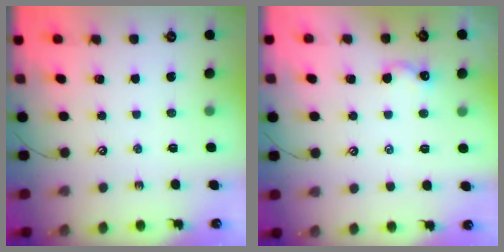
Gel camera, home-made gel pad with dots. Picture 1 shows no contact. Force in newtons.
{"total": 2.1, "press": 2.1, "slide": 0.4}